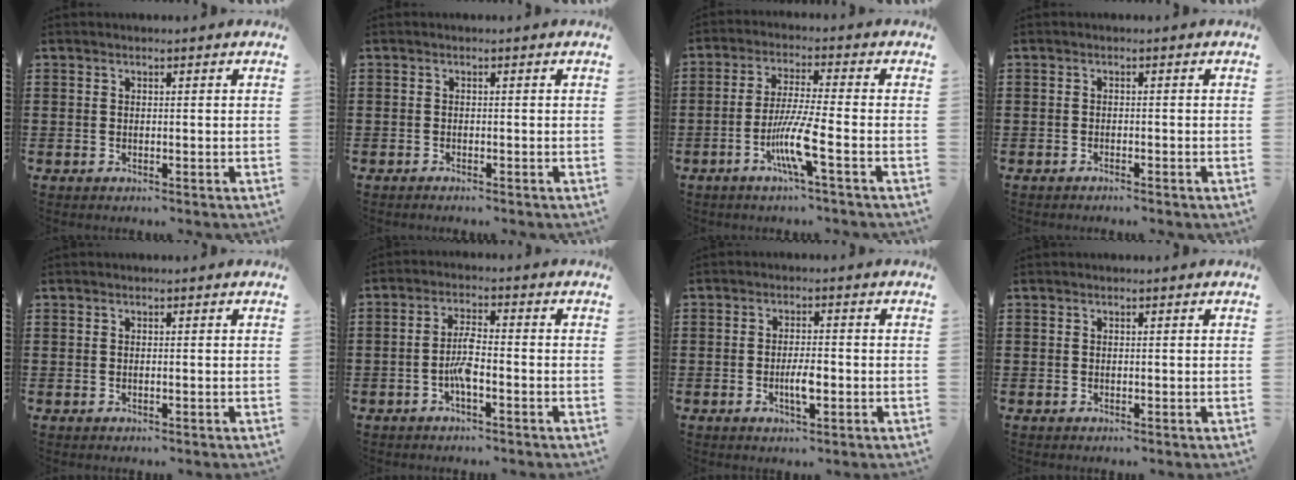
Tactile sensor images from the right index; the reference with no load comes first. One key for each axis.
{"total": 0.6, "fx": -0.6, "fy": 0.1, "fz": 0.1, "tx": -0.004, "ty": -0.001, "tz": -0.012}
{"total": 7.8, "fx": -3.3, "fy": 0.1, "fz": 7.0, "tx": -0.143, "ty": -0.015, "tz": -0.065}
{"total": 0.9, "fx": -0.8, "fy": 0.1, "fz": 0.2, "tx": -0.008, "ty": -0.001, "tz": -0.017}
{"total": 0.0}
{"total": 4.4, "fx": -1.5, "fy": 1.0, "fz": 4.0, "tx": -0.092, "ty": -0.002, "tz": -0.035}
{"total": 3.8, "fx": -1.1, "fy": 1.0, "fz": 3.5, "tx": -0.069, "ty": 0.001, "tz": -0.022}
{"total": 0.0}